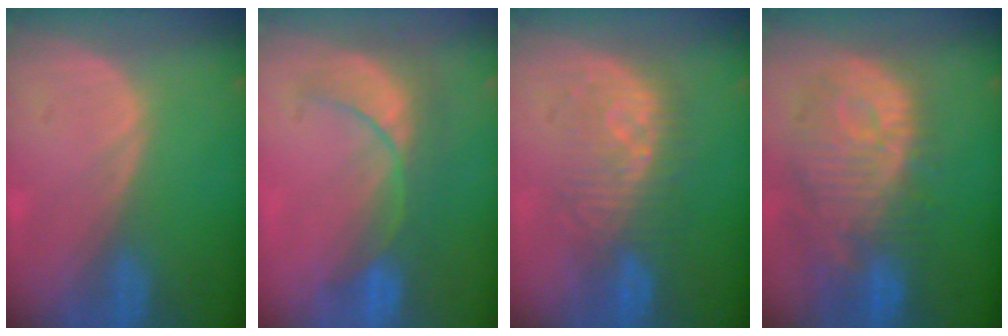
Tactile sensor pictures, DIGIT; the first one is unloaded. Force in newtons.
{"total": 7.9, "press": 7.5, "slide": 2.2}
{"total": 7.8, "press": 7.7, "slide": 1.1}
{"total": 12.4, "press": 11.2, "slide": 5.4}